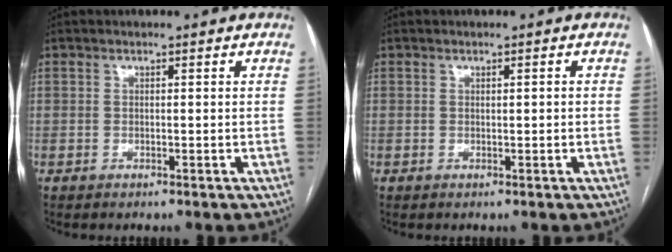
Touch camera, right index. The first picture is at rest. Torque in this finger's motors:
{"motor_torque": [0.00, 0.04, -0.03, -0.01]}